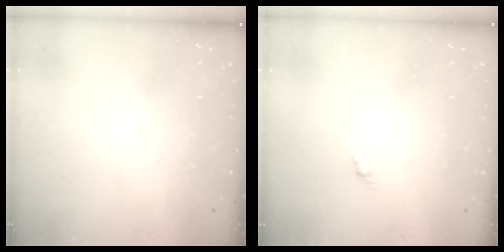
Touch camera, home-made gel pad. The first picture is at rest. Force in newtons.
{"total": 1.1, "press": 1.0, "slide": 0.5}